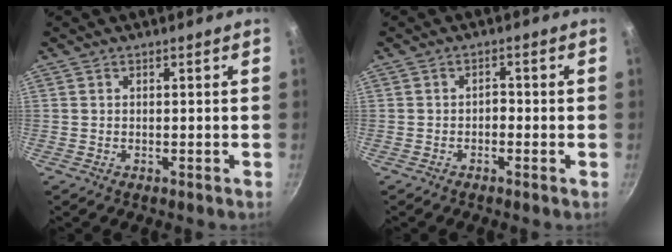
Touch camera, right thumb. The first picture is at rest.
{"total": 1.5, "force": [-0.7, 0.8, 1.0], "torque": [-0.014, 0.009, -0.015]}